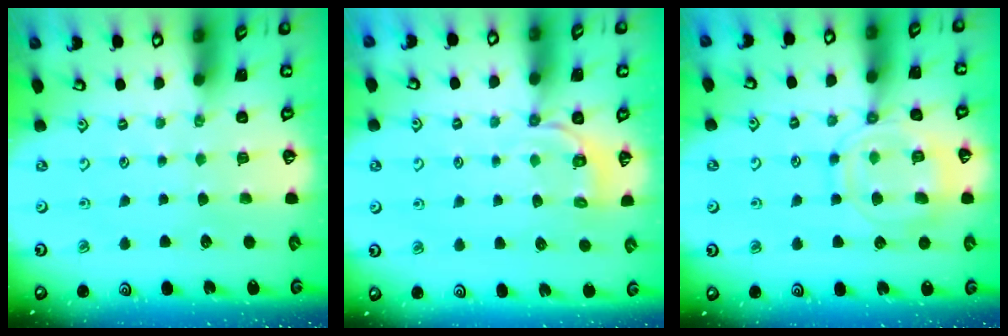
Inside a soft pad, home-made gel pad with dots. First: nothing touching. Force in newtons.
{"total": 3.3, "press": 2.8, "slide": 1.7}
{"total": 12.4, "press": 12.3, "slide": 1.3}